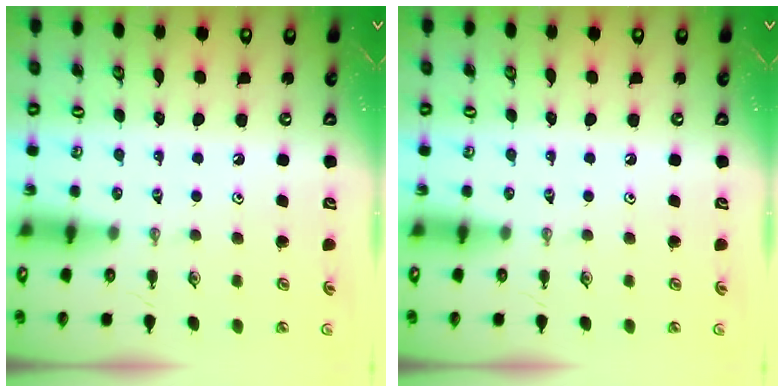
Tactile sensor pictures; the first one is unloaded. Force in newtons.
{"total": 0.0}